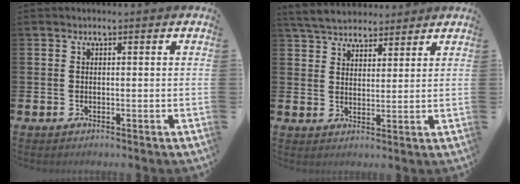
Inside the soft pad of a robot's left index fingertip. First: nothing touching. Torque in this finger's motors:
{"motor_torque": [1.06, -1.08, 0.21, 0.04]}